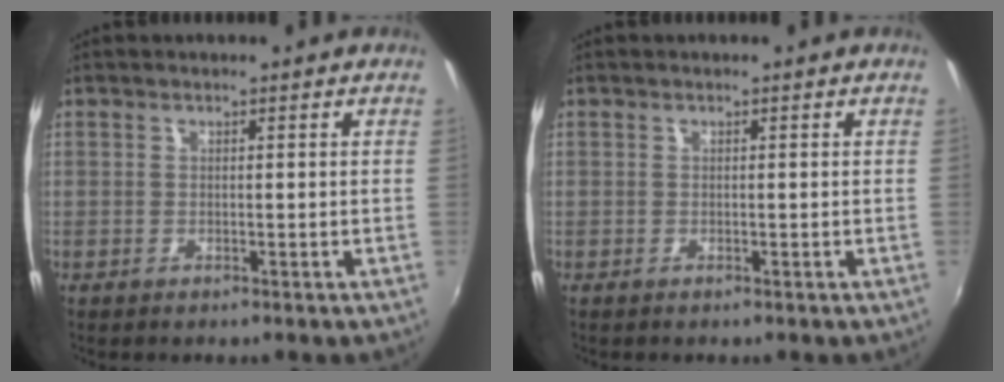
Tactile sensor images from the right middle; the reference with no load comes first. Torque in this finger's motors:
{"motor_torque": [0.00, 0.03, 0.04, 0.00]}